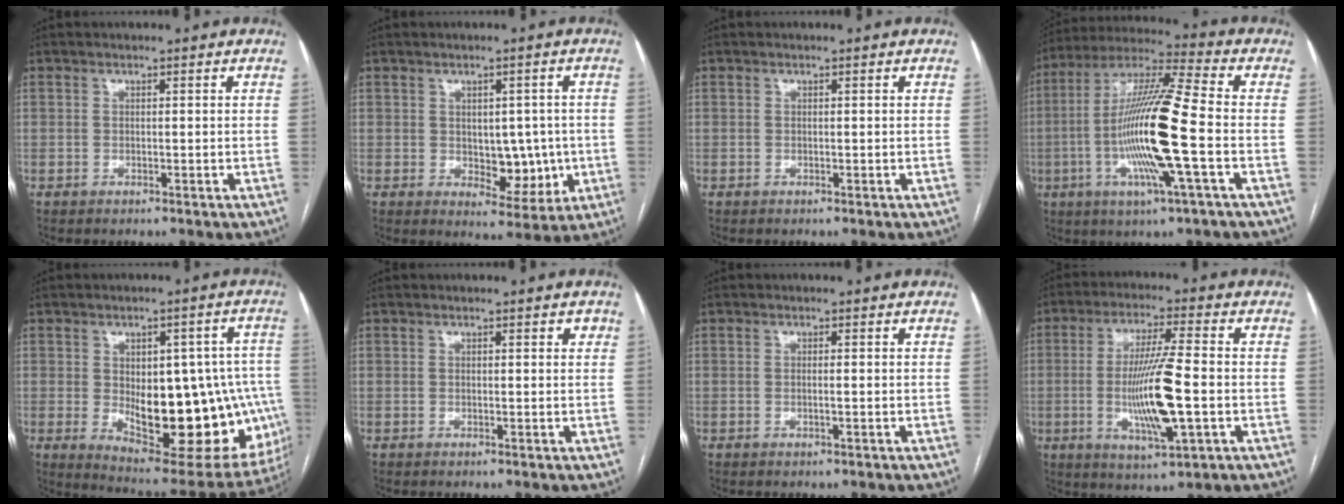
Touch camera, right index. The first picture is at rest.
{"total": 6.8, "force": [-0.5, 4.1, 5.4], "torque": [-0.059, 0.004, 0.007]}
{"total": 0.0}
{"total": 17.3, "force": [-3.3, 0.1, 17.0], "torque": [-0.336, -0.006, -0.071]}
{"total": 23.0, "force": [-2.9, 10.2, 20.4], "torque": [-0.219, 0.012, -0.010]}
{"total": 0.8, "force": [0.4, 0.4, 0.6], "torque": [-0.005, 0.001, 0.001]}
{"total": 0.8, "force": [-0.1, 0.0, 0.8], "torque": [-0.015, 0.000, -0.002]}
{"total": 12.4, "force": [-2.1, 0.9, 12.2], "torque": [-0.235, -0.012, -0.038]}